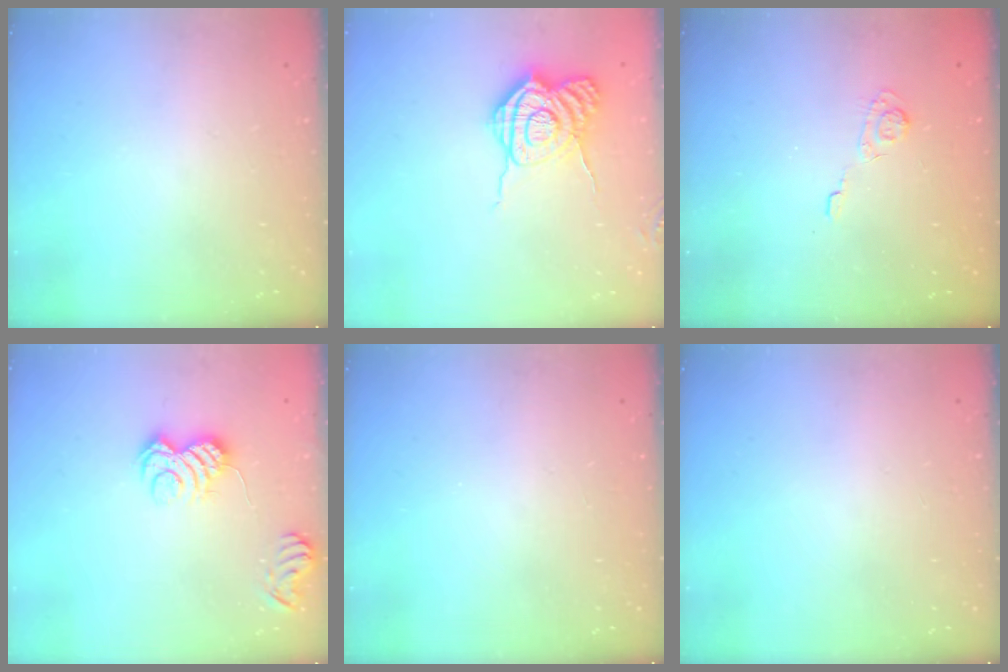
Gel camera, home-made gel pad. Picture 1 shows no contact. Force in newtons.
{"total": 11.0, "press": 11.0, "slide": 1.0}
{"total": 3.2, "press": 2.7, "slide": 1.6}
{"total": 6.4, "press": 6.4, "slide": 0.8}
{"total": 0.0}
{"total": 0.0}